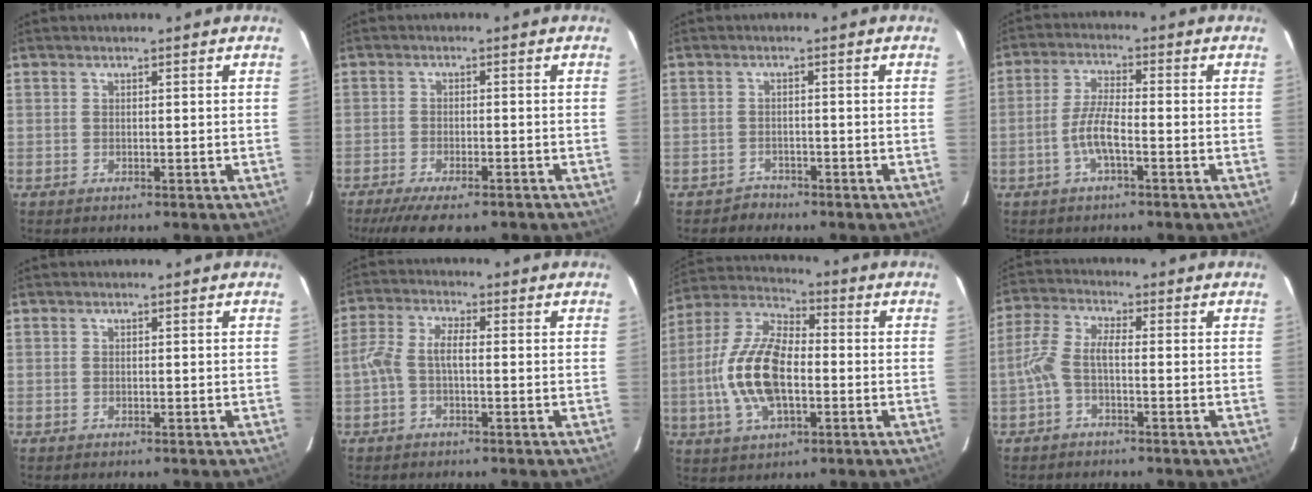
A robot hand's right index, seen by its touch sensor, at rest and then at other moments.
{"total": 10.3, "force": [-8.2, 2.6, 5.7], "torque": [-0.129, -0.030, -0.132]}
{"total": 2.2, "force": [-1.7, 1.3, -0.4], "torque": [0.005, 0.009, -0.029]}
{"total": 4.0, "force": [-1.7, 0.7, 3.5], "torque": [-0.079, 0.003, -0.034]}
{"total": 0.0}
{"total": 4.6, "force": [-0.9, 1.8, 4.2], "torque": [-0.093, 0.014, -0.021]}
{"total": 15.4, "force": [-2.4, 7.3, 13.3], "torque": [-0.282, 0.007, -0.048]}
{"total": 5.0, "force": [-1.5, 1.6, 4.5], "torque": [-0.109, 0.014, -0.034]}